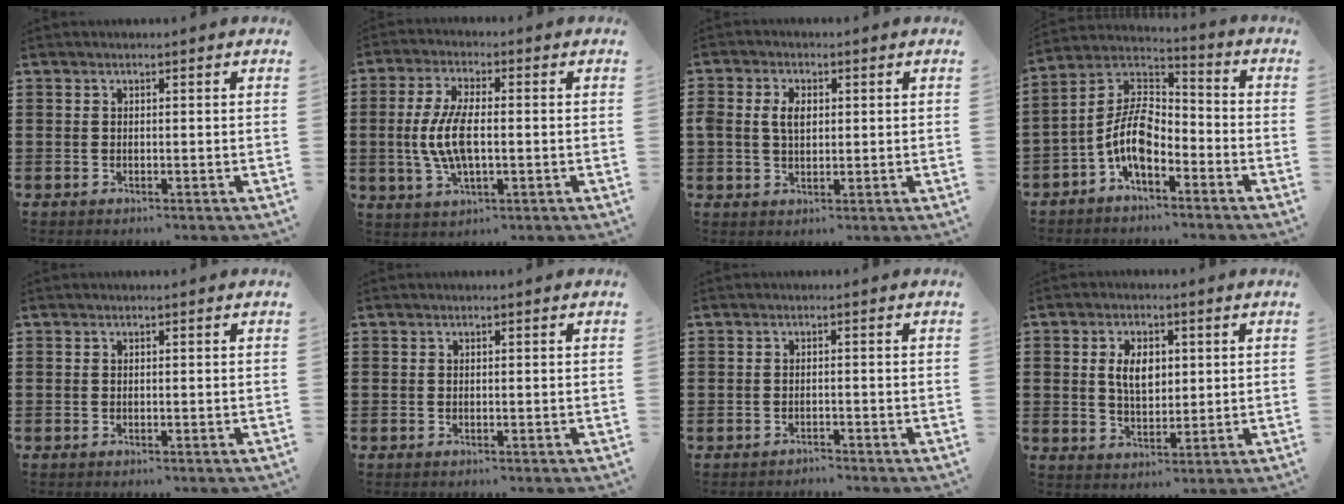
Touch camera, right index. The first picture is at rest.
{"total": 8.0, "force": [-0.6, 3.1, 7.4], "torque": [-0.174, -0.010, -0.021]}
{"total": 3.5, "force": [0.6, 2.3, 2.7], "torque": [-0.065, 0.009, 0.007]}
{"total": 9.0, "force": [-3.7, 4.2, 7.0], "torque": [-0.175, -0.012, -0.080]}
{"total": 0.0}
{"total": 0.0}
{"total": 1.2, "force": [-1.2, 0.1, -0.2], "torque": [0.000, 0.003, -0.027]}
{"total": 5.4, "force": [1.0, 3.2, 4.2], "torque": [-0.082, 0.011, 0.013]}